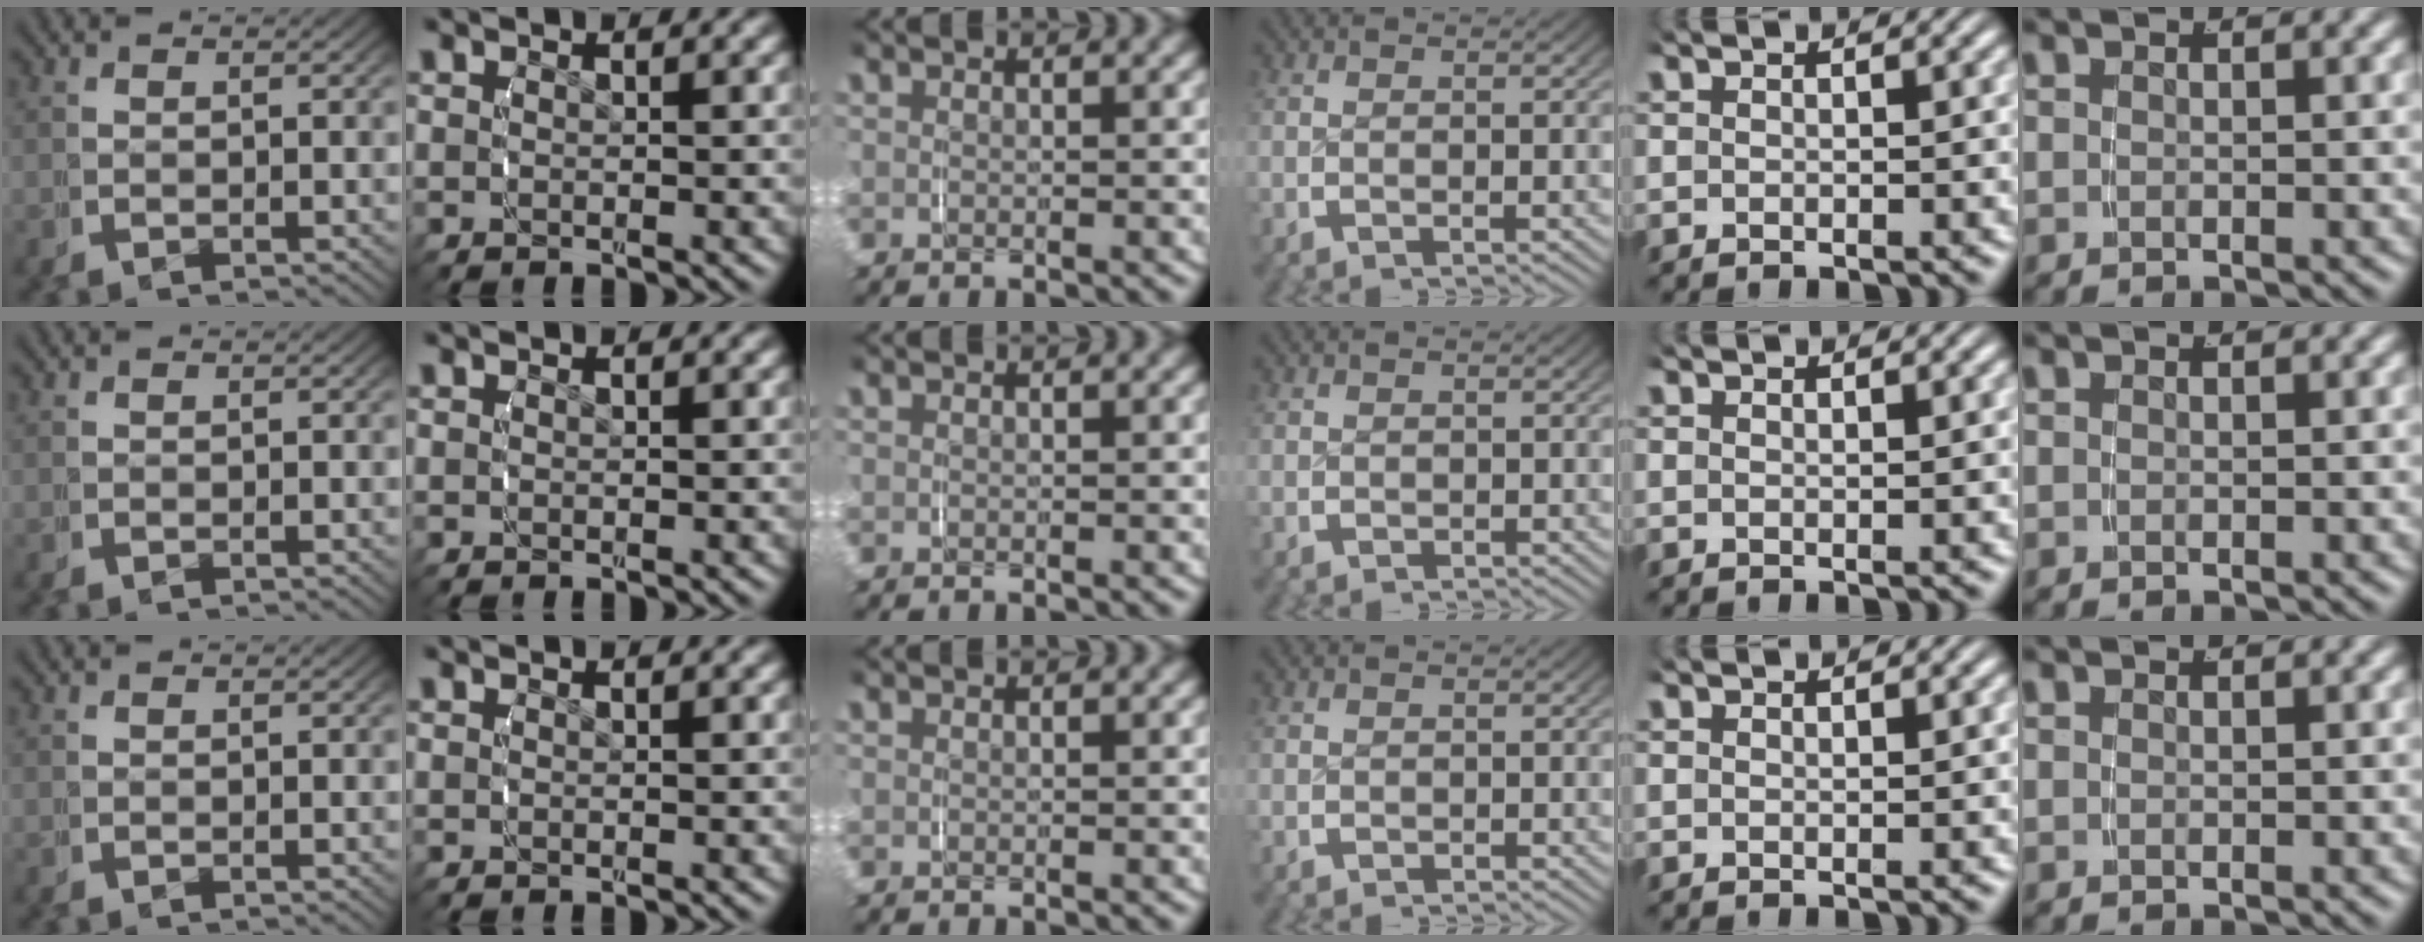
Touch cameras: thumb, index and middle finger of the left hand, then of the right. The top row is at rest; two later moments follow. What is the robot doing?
{"motion": "grasp_and_lifting", "object": "fork"}